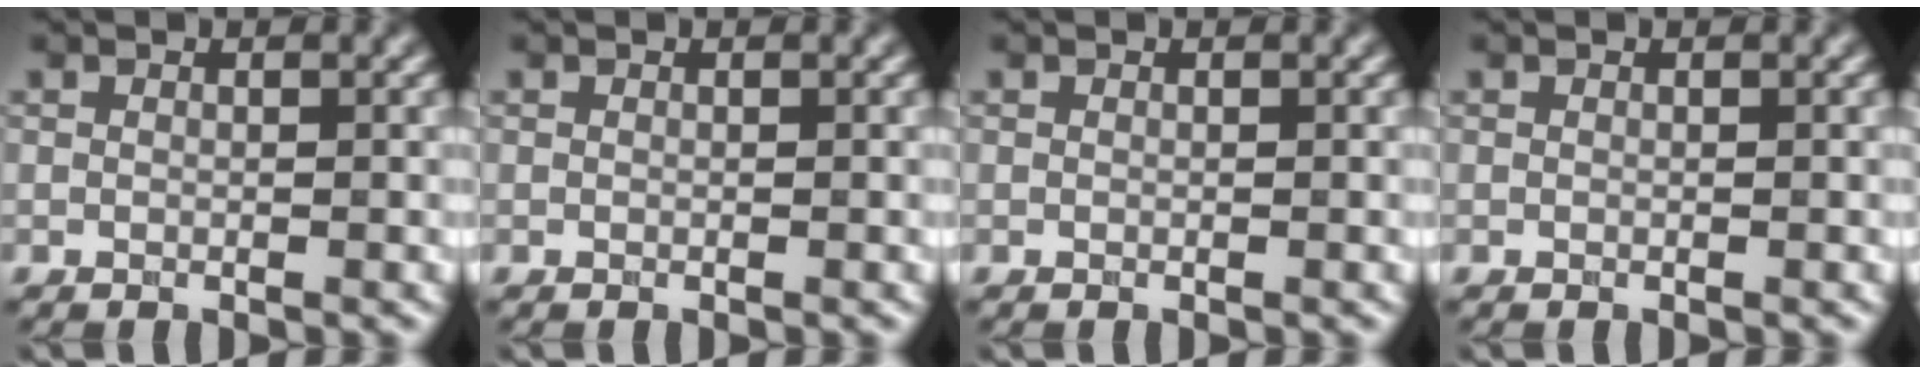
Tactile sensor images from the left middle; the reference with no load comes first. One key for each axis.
{"total": 0.0}
{"total": 0.0}
{"total": 0.0}